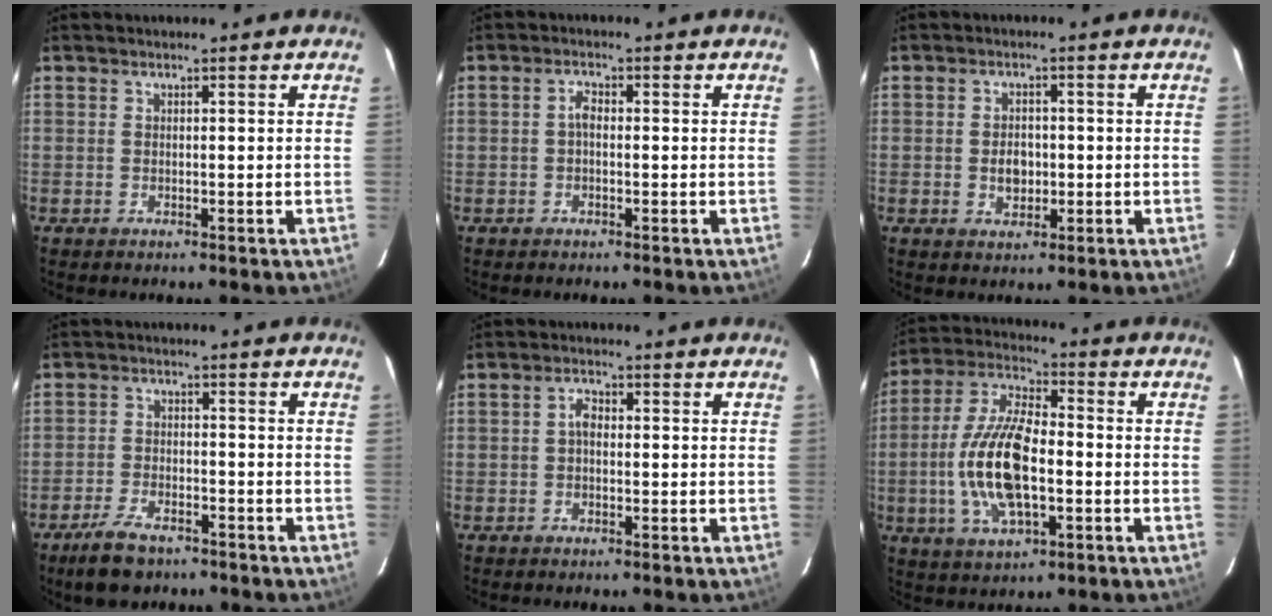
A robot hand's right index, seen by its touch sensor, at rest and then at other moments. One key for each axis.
{"total": 1.7, "fx": -0.3, "fy": 0.9, "fz": 1.3, "tx": -0.028, "ty": 0.008, "tz": -0.007}
{"total": 4.0, "fx": -0.5, "fy": 2.9, "fz": 2.6, "tx": -0.044, "ty": 0.003, "tz": -0.006}
{"total": 7.4, "fx": -5.5, "fy": 3.2, "fz": 3.8, "tx": -0.098, "ty": -0.002, "tz": -0.096}
{"total": 2.0, "fx": -0.2, "fy": 1.3, "fz": 1.5, "tx": -0.029, "ty": 0.009, "tz": -0.005}
{"total": 15.8, "fx": -2.7, "fy": 6.6, "fz": 14.1, "tx": -0.296, "ty": 0.001, "tz": -0.052}